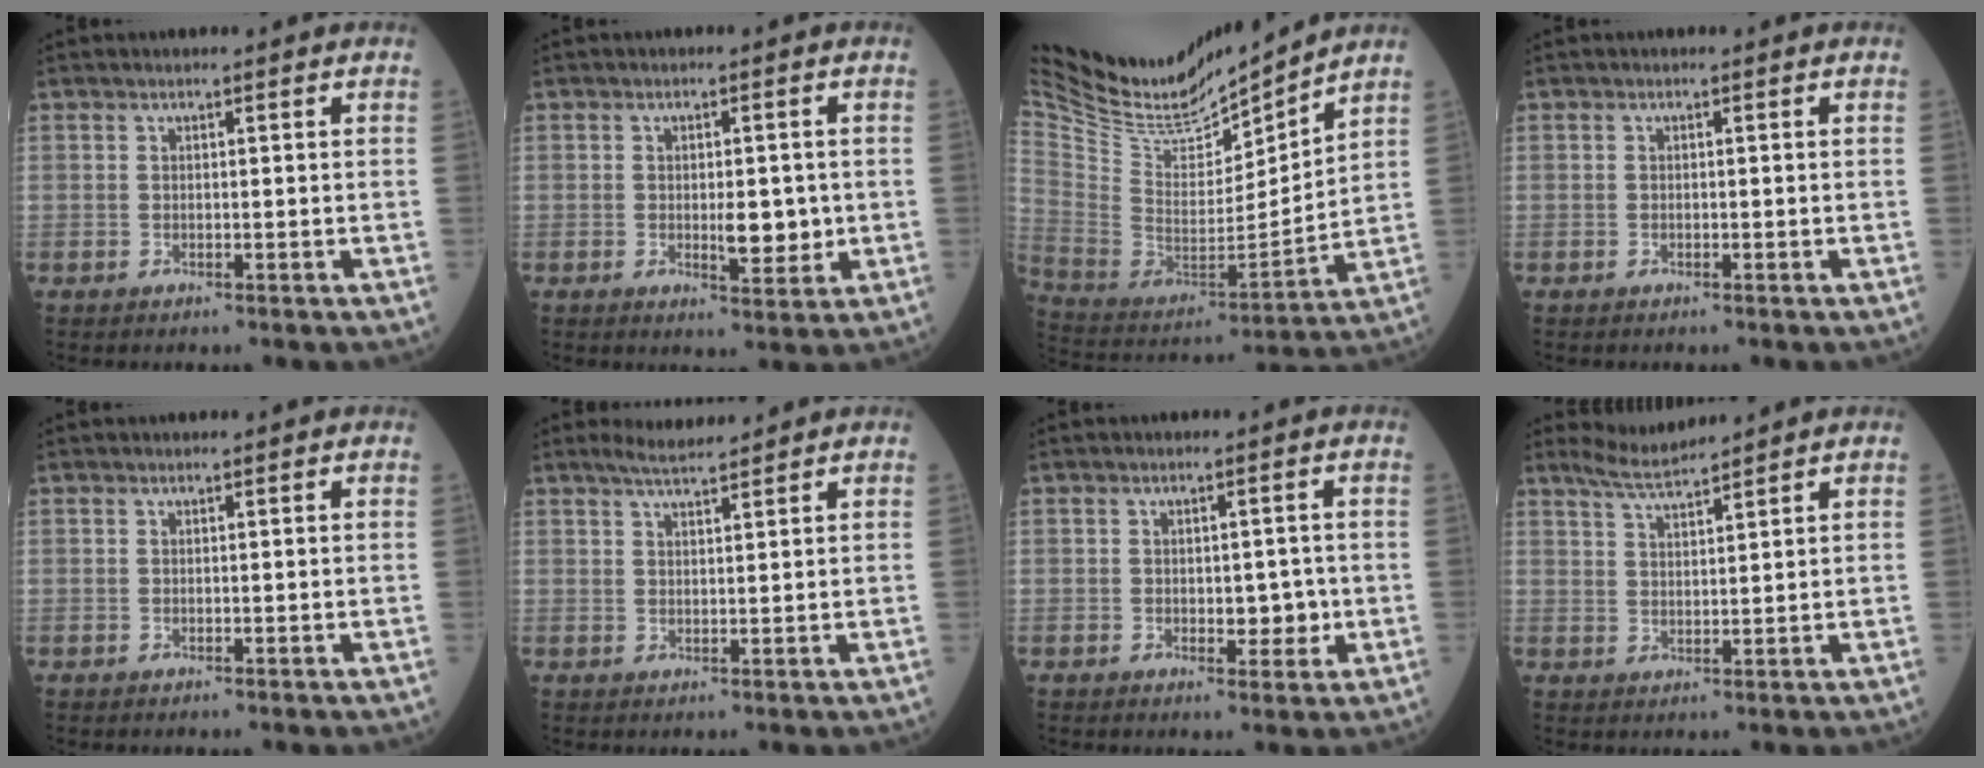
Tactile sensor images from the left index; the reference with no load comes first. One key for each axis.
{"total": 4.2, "fx": -0.4, "fy": 1.6, "fz": 3.9, "tx": -0.055, "ty": -0.008, "tz": -0.003}
{"total": 20.9, "fx": 19.4, "fy": 3.9, "fz": 6.7, "tx": -0.148, "ty": -0.023, "tz": 0.350}
{"total": 0.0}
{"total": 0.0}
{"total": 3.0, "fx": 2.9, "fy": -0.1, "fz": 0.8, "tx": -0.019, "ty": 0.005, "tz": 0.052}
{"total": 3.2, "fx": -0.5, "fy": 1.7, "fz": 2.6, "tx": -0.028, "ty": -0.003, "tz": -0.004}
{"total": 3.7, "fx": 3.6, "fy": -0.8, "fz": 0.4, "tx": -0.015, "ty": -0.003, "tz": 0.072}